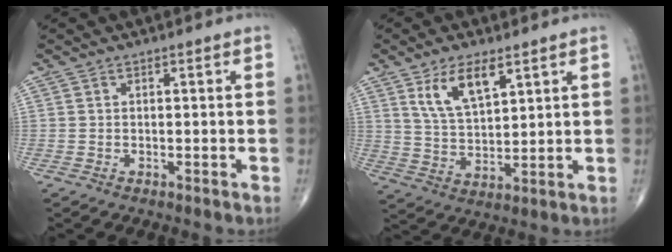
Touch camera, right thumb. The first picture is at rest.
{"total": 9.2, "force": [5.0, 3.9, 6.7], "torque": [-0.111, -0.027, 0.101]}